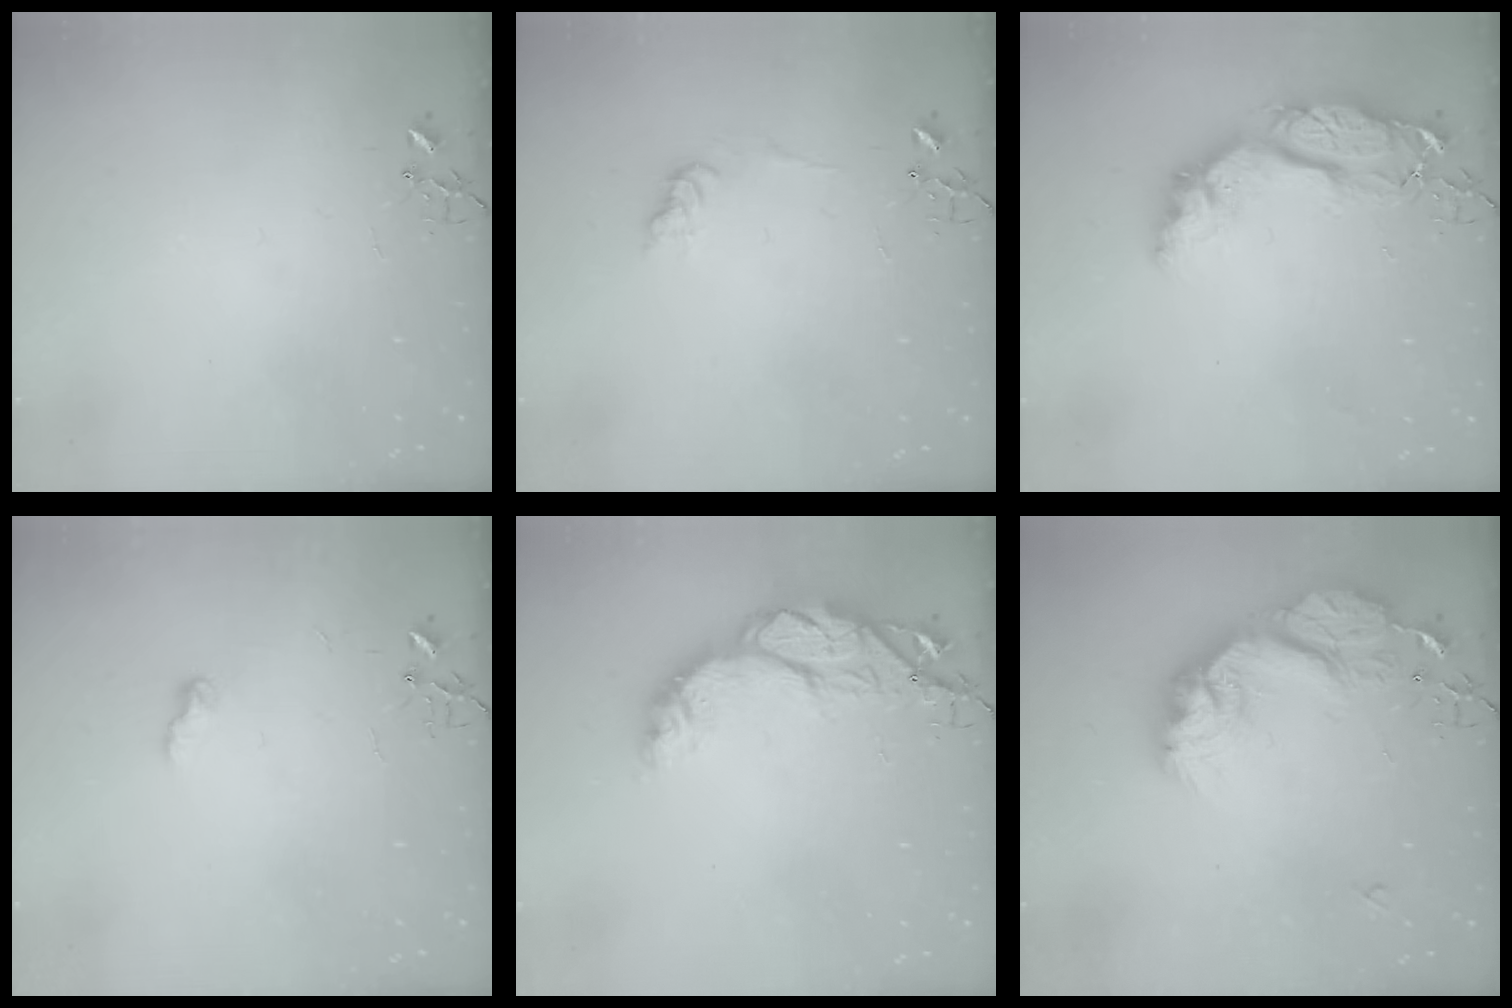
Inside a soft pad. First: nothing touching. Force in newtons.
{"total": 7.3, "press": 7.3, "slide": 0.3}
{"total": 15.4, "press": 15.3, "slide": 1.2}
{"total": 5.0, "press": 4.9, "slide": 0.7}
{"total": 15.3, "press": 15.3, "slide": 1.1}
{"total": 22.6, "press": 22.5, "slide": 1.9}